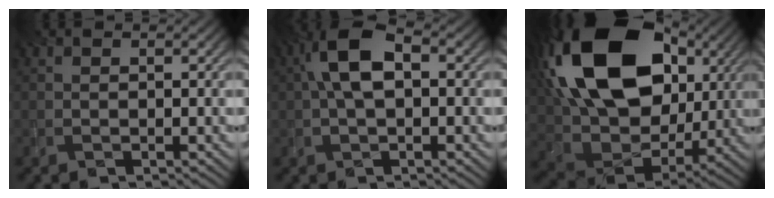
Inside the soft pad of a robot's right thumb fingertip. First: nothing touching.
{"total": 7.4, "force": [1.0, 3.7, 6.3], "torque": [-0.136, 0.017, 0.010]}
{"total": 21.8, "force": [7.5, 14.5, 14.5], "torque": [-0.356, 0.040, 0.141]}